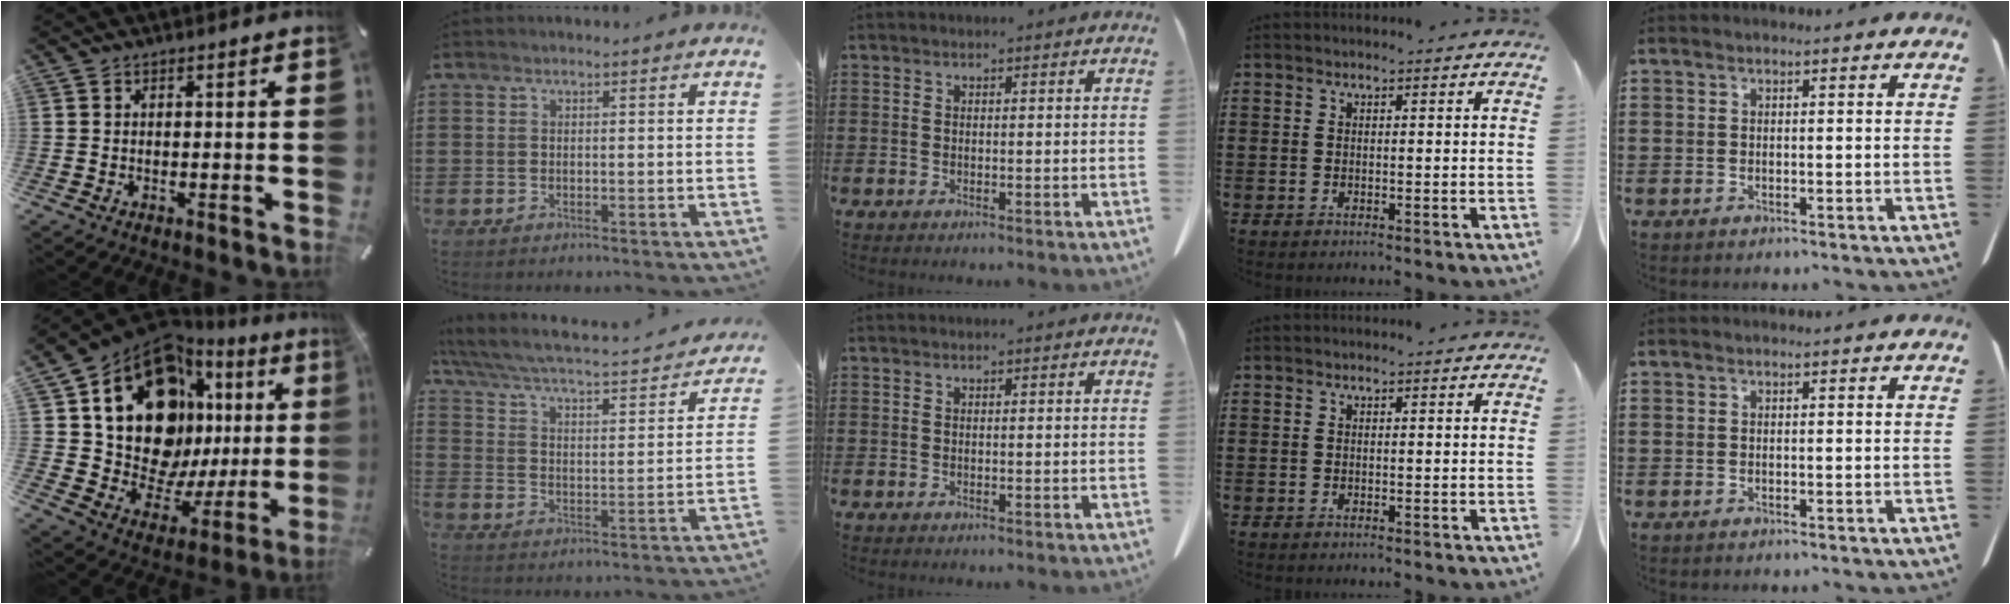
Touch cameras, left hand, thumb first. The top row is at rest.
{"thumb": {"total": 22.4, "force": [9.0, 14.7, 14.4], "torque": [-0.264, -0.077, 0.167]}, "index": {"total": 3.5, "force": [3.0, 0.2, 1.9], "torque": [-0.056, -0.033, 0.038]}}